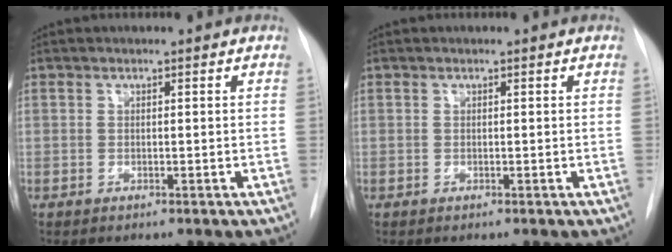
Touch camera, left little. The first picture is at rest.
{"total": 0.0}